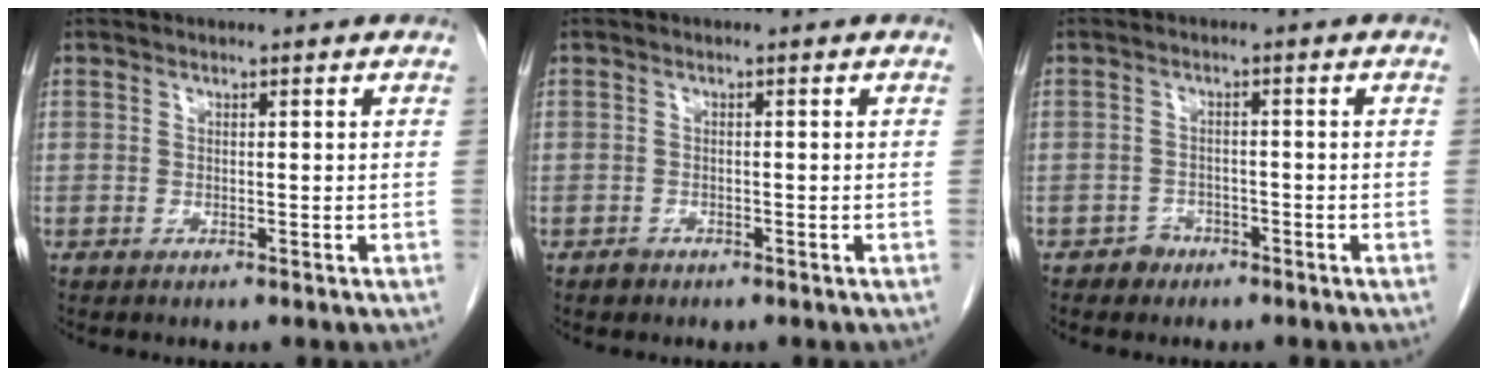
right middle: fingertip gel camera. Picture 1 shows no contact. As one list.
[{"total": 1.0, "force": [-0.8, 0.7, 0.1], "torque": [-0.002, 0.002, -0.013]}, {"total": 2.2, "force": [-1.6, 1.6, 0.1], "torque": [-0.002, 0.009, -0.027]}]